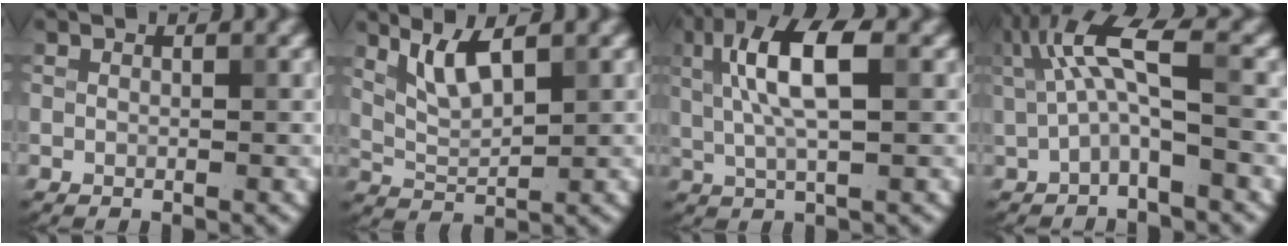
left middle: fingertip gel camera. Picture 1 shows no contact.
{"total": 3.4, "force": [2.0, 0.9, 2.7], "torque": [-0.059, -0.006, 0.044]}
{"total": 6.5, "force": [1.6, 2.0, 6.0], "torque": [-0.117, 0.011, 0.027]}
{"total": 5.3, "force": [1.0, 1.3, 5.0], "torque": [-0.099, 0.008, 0.016]}